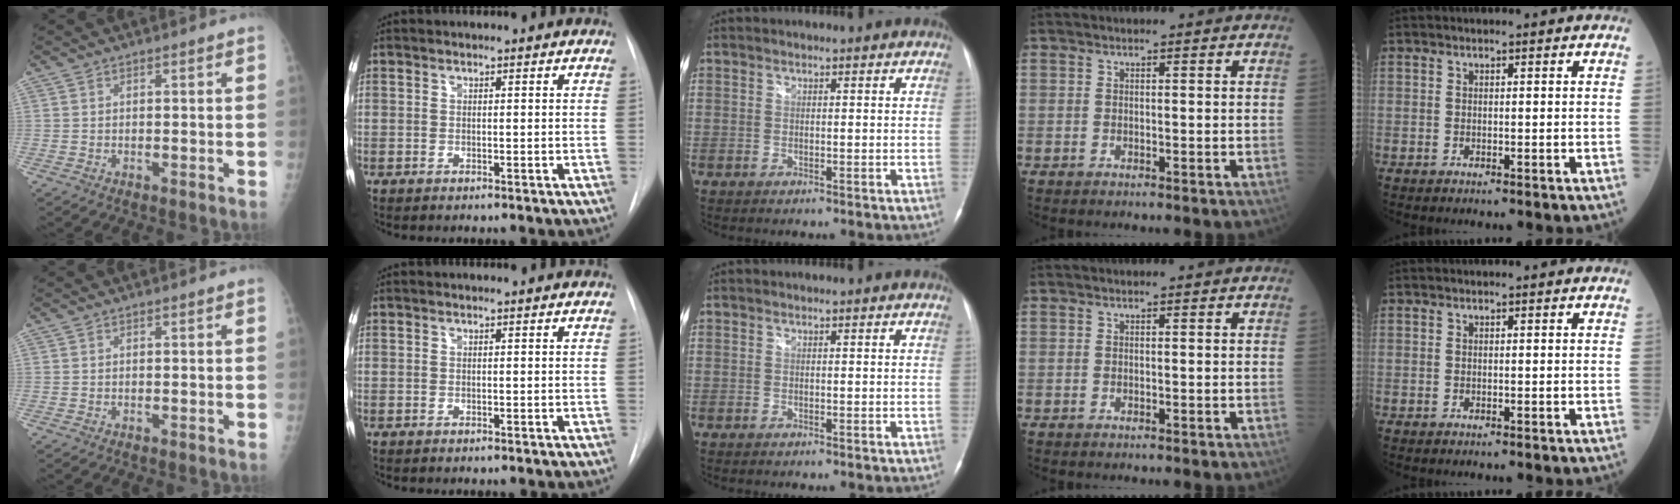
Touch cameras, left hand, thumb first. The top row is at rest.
{}